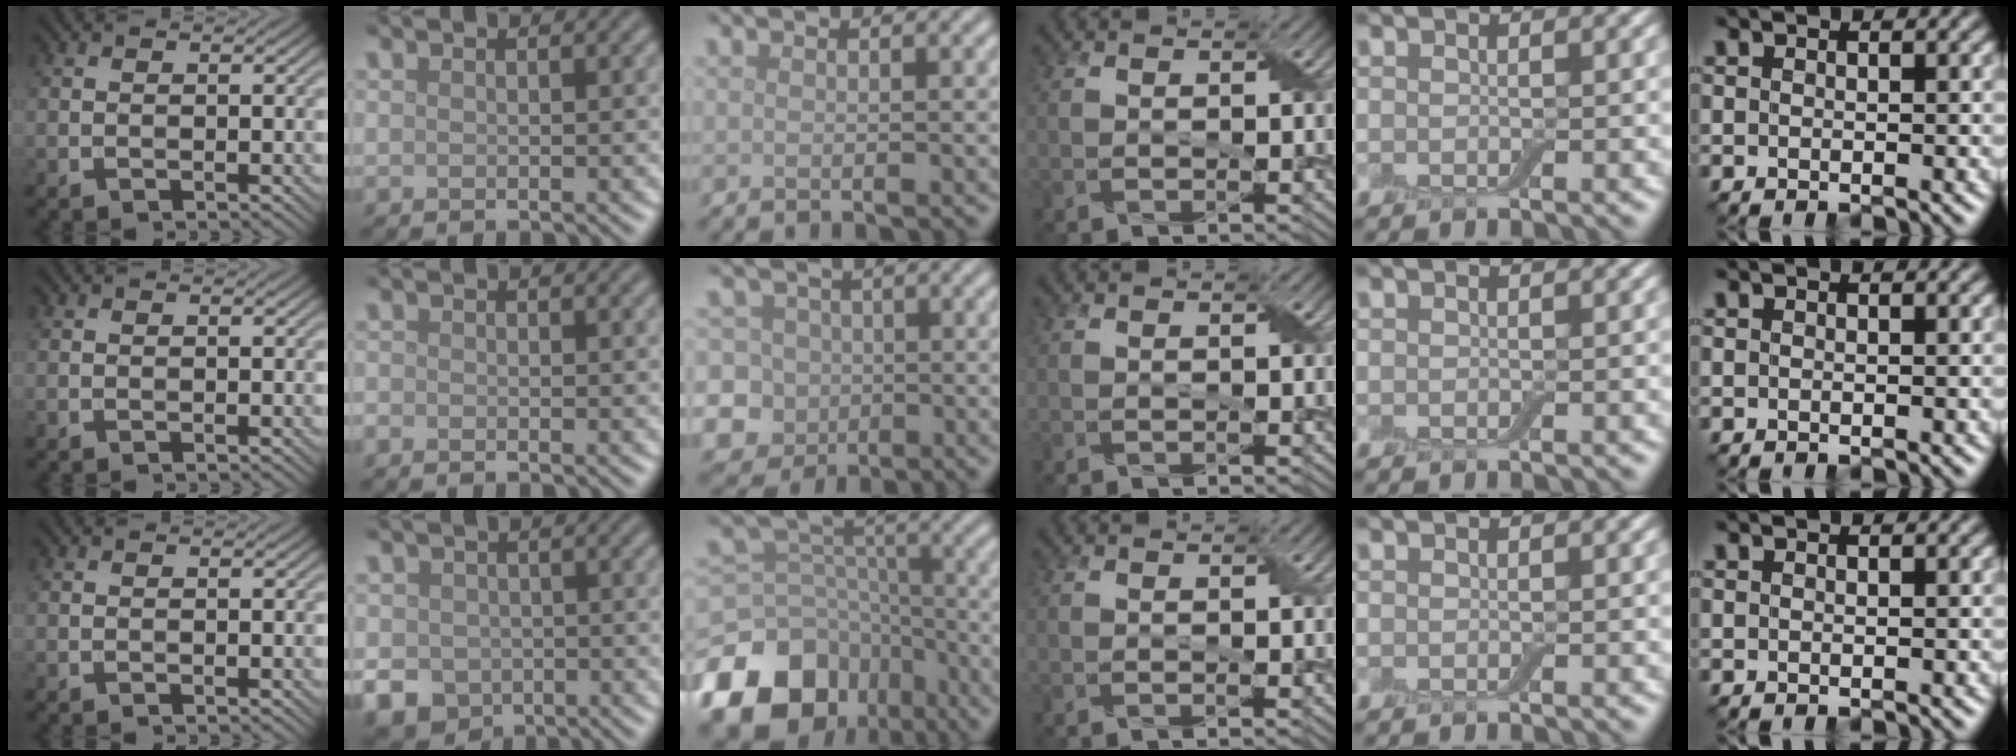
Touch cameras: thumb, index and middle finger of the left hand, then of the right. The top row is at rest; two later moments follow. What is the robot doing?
{"motion": "fold", "object": "aluminum foil"}